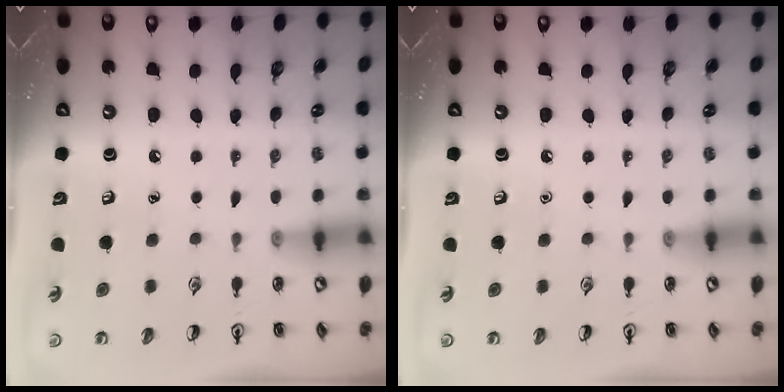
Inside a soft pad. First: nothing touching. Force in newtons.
{"total": 0.0}